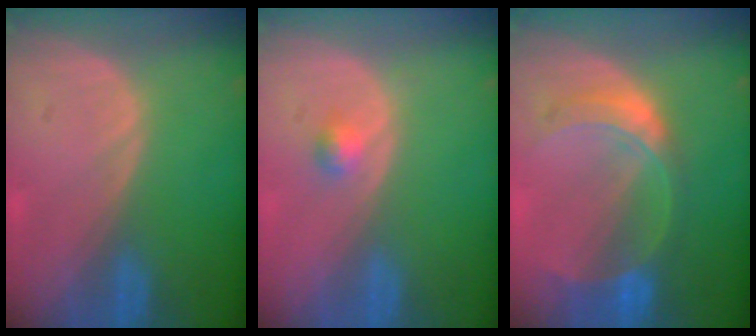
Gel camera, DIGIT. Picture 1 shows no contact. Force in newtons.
{"total": 1.8, "press": 1.6, "slide": 0.9}
{"total": 7.6, "press": 6.6, "slide": 3.8}